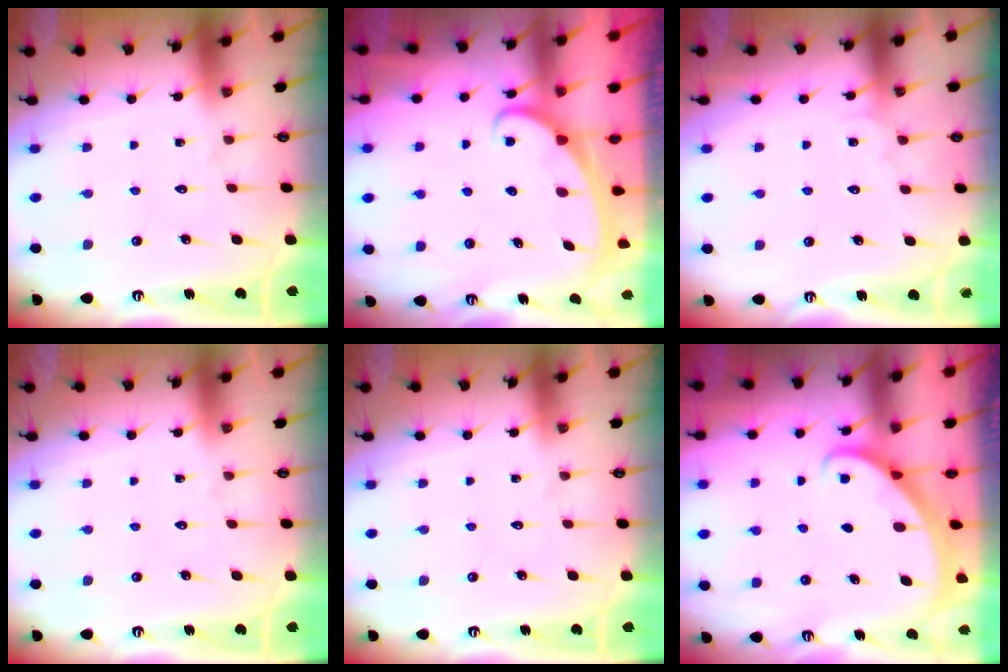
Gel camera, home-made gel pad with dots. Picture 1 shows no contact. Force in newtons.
{"total": 2.6, "press": 2.6, "slide": 0.3}
{"total": 2.6, "press": 2.6, "slide": 0.2}
{"total": 0.0}
{"total": 0.0}
{"total": 1.9, "press": 1.9, "slide": 0.1}